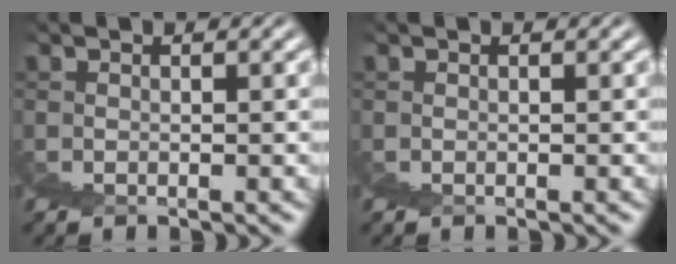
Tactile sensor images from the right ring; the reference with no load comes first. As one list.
[{"total": 0.0}]